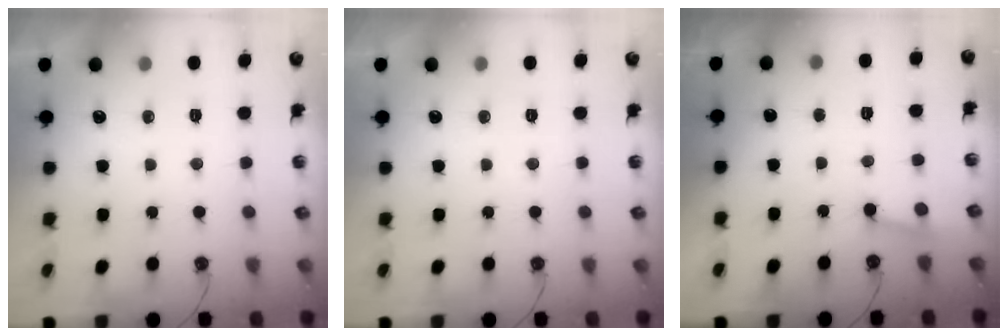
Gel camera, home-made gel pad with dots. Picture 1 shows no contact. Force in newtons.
{"total": 0.0}
{"total": 2.9, "press": 2.9, "slide": 0.3}